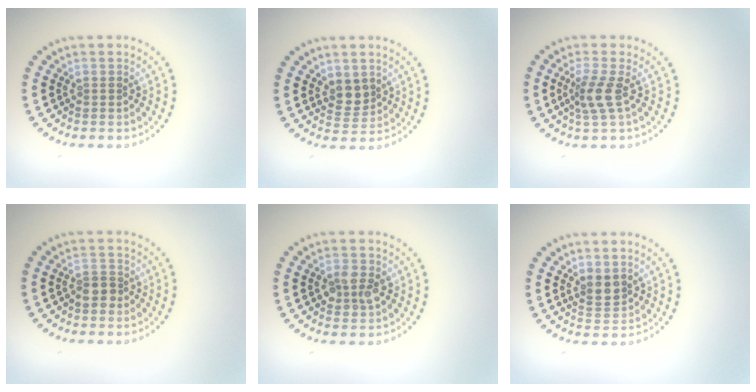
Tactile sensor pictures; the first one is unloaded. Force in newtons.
{"total": 2.1, "press": 1.9, "slide": 1.0}
{"total": 2.4, "press": 1.8, "slide": 1.6}
{"total": 1.9, "press": 1.7, "slide": 0.8}
{"total": 2.4, "press": 2.4, "slide": 0.1}
{"total": 2.0, "press": 1.7, "slide": 1.0}